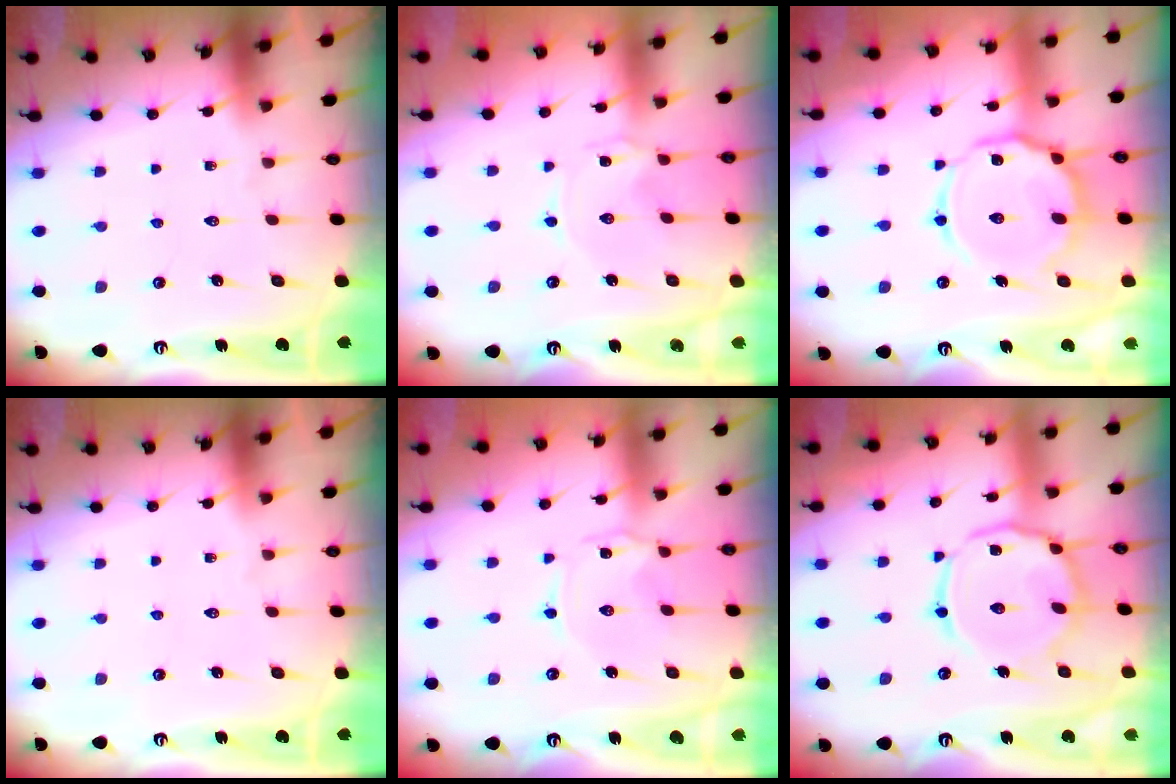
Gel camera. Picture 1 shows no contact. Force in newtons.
{"total": 0.0}
{"total": 13.8, "press": 13.8, "slide": 1.3}
{"total": 0.0}
{"total": 1.3, "press": 1.3, "slide": 0.2}
{"total": 14.3, "press": 14.3, "slide": 1.0}